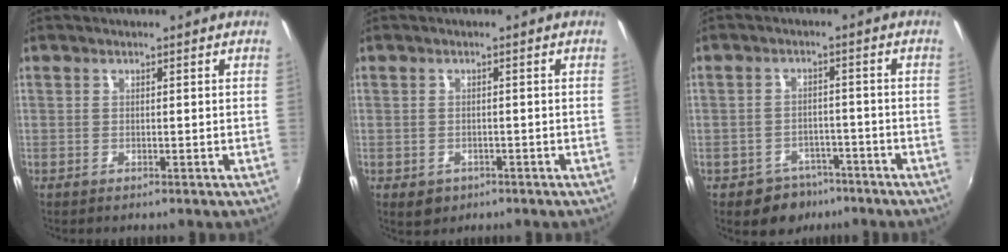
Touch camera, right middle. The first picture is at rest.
{"total": 3.0, "force": [-1.3, 2.5, 1.2], "torque": [-0.027, -0.006, -0.014]}
{"total": 6.5, "force": [-4.5, 4.6, 1.0], "torque": [-0.031, 0.018, -0.056]}